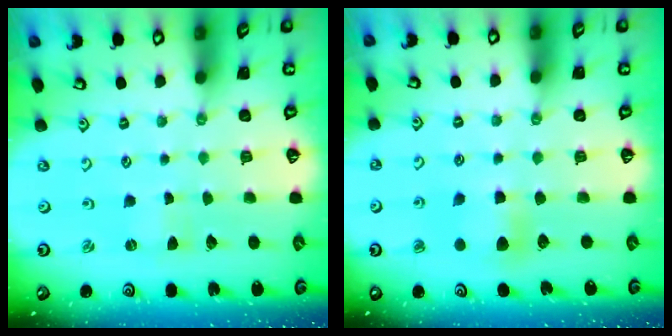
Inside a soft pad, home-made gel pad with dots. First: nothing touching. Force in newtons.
{"total": 7.1, "press": 7.1, "slide": 0.7}